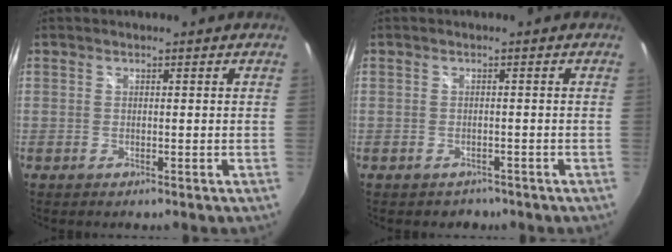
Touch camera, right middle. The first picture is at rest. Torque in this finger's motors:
{"motor_torque": [-0.04, 0.04, 0.01, -0.01]}